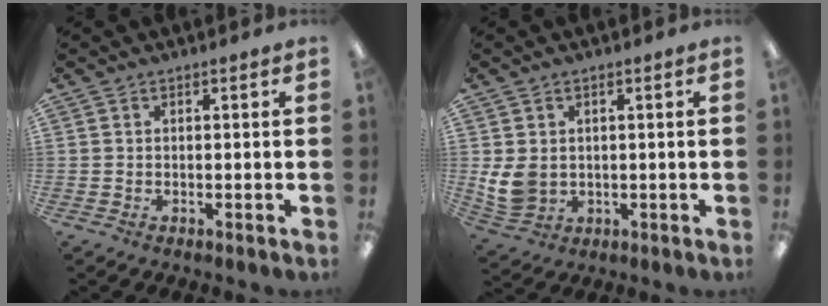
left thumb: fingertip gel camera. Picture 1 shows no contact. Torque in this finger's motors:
{"motor_torque": [-0.12, 0.42, 0.19, -0.28, 0.04]}